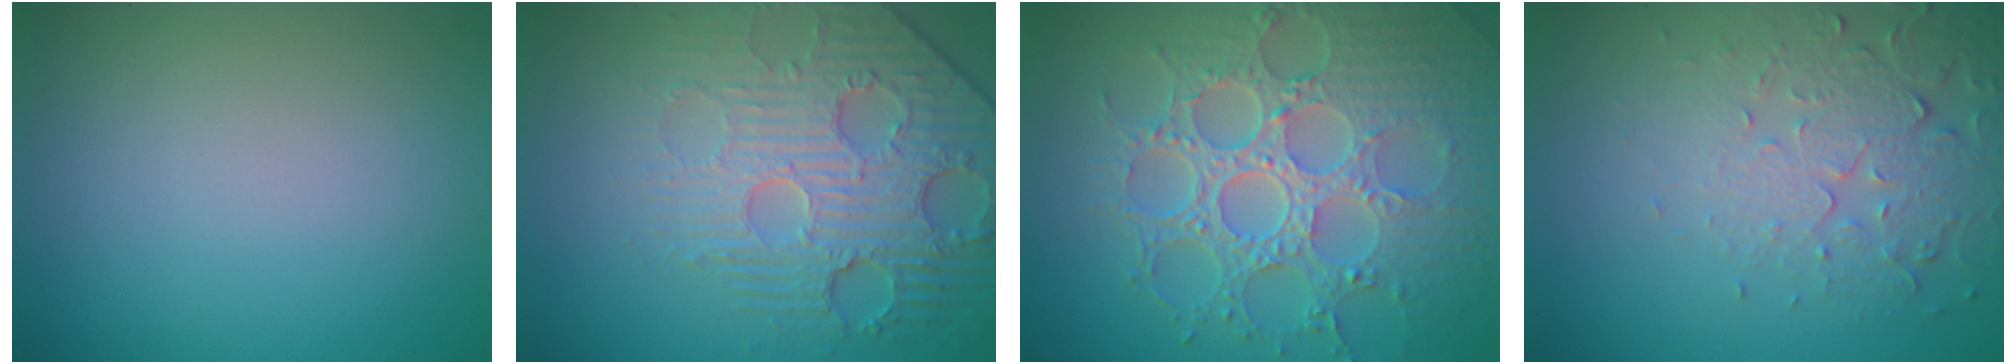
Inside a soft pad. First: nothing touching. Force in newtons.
{"total": 5.7, "press": 5.0, "slide": 2.7}
{"total": 8.9, "press": 6.6, "slide": 6.0}
{"total": 5.2, "press": 3.8, "slide": 3.5}